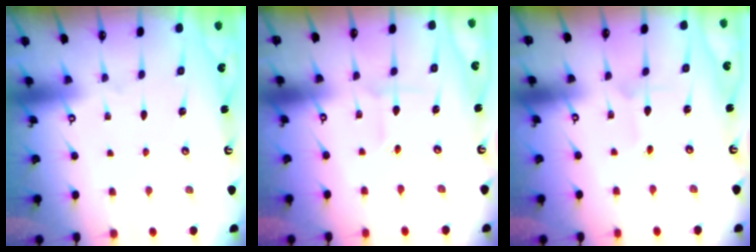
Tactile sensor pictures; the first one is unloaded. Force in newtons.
{"total": 2.2, "press": 2.1, "slide": 0.6}
{"total": 1.6, "press": 1.6, "slide": 0.2}